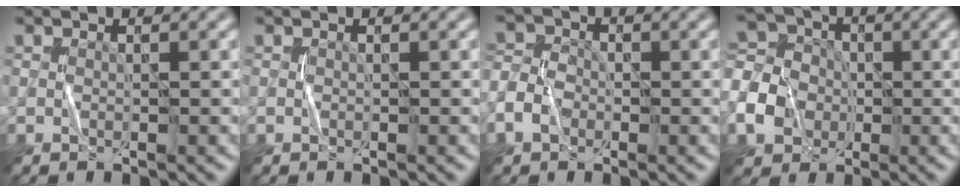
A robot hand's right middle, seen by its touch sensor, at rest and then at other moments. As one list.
[{"total": 0.0}, {"total": 3.2, "force": [-1.4, 2.5, 1.5], "torque": [-0.033, 0.002, -0.031]}, {"total": 6.5, "force": [-1.9, 5.4, 3.1], "torque": [-0.080, 0.004, -0.048]}]